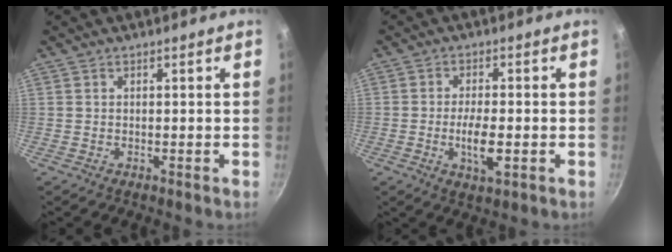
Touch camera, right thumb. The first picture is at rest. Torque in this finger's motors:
{"motor_torque": [2.71, 2.30, 1.62, -1.13, 0.15]}